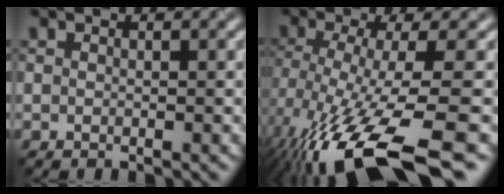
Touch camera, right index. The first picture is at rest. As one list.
[{"total": 11.9, "force": [-6.3, 3.5, 9.5], "torque": [-0.181, -0.021, -0.097]}]